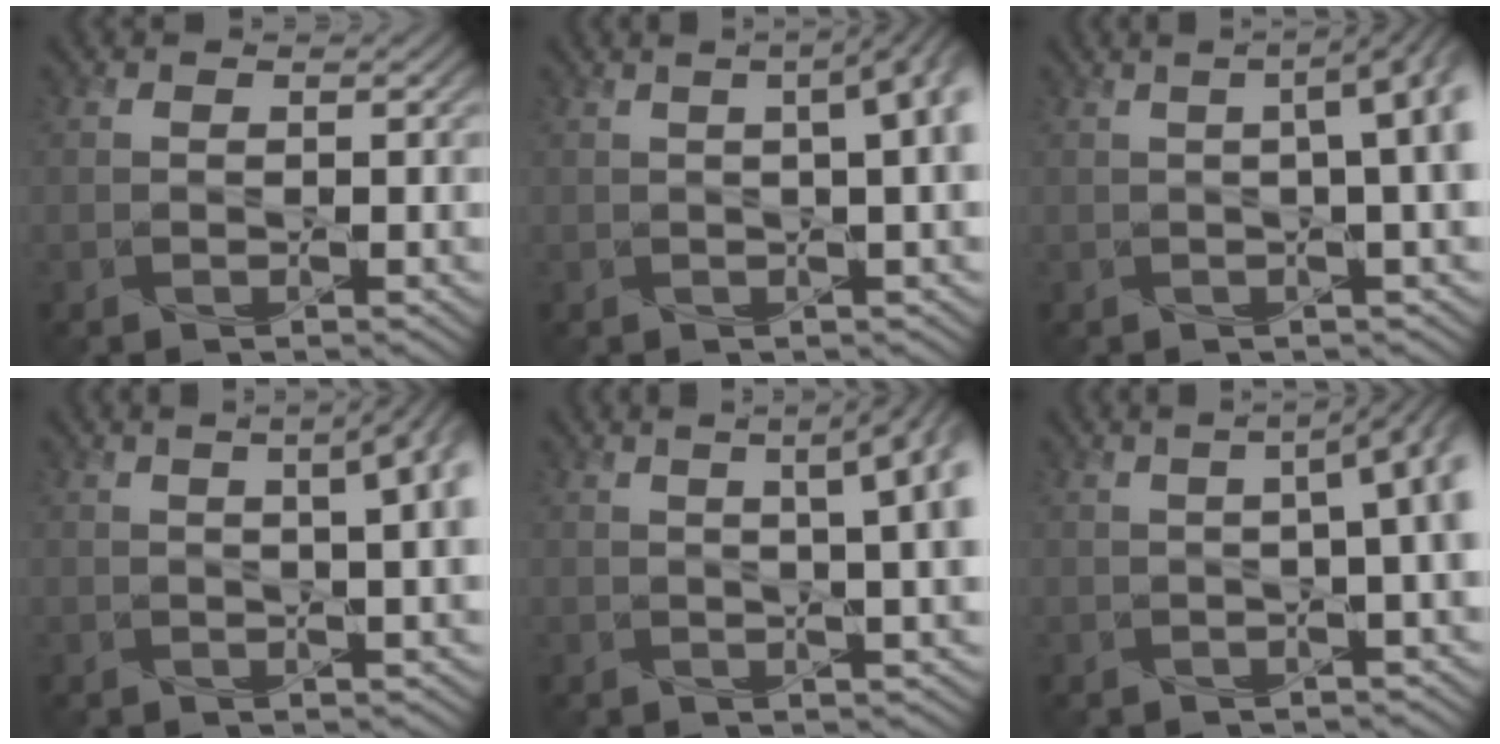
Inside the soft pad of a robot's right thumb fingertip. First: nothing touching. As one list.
[{"total": 7.7, "force": [1.1, 2.3, 7.2], "torque": [-0.089, 0.018, 0.005]}, {"total": 9.1, "force": [0.8, 2.7, 8.6], "torque": [-0.107, 0.016, -0.001]}, {"total": 8.0, "force": [2.0, 2.6, 7.3], "torque": [-0.083, 0.024, 0.017]}, {"total": 9.5, "force": [2.4, 3.1, 8.7], "torque": [-0.093, 0.041, 0.016]}, {"total": 8.7, "force": [0.3, 2.7, 8.2], "torque": [-0.108, 0.015, -0.007]}]